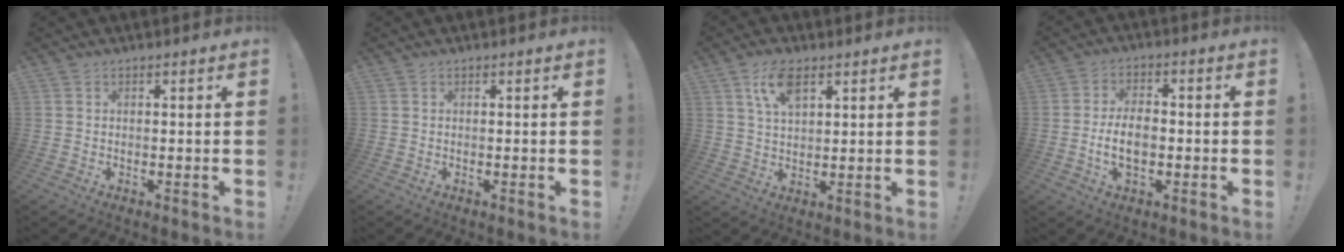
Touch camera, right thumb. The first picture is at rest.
{"total": 0.0}
{"total": 8.1, "force": [4.2, 3.9, 5.7], "torque": [-0.104, -0.004, 0.078]}
{"total": 8.3, "force": [-1.7, 4.7, 6.6], "torque": [-0.122, 0.001, -0.034]}